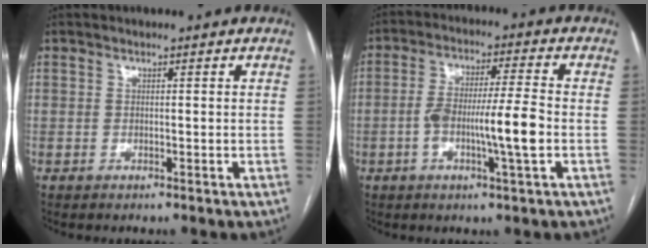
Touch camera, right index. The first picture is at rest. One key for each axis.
{"total": 9.4, "fx": -2.2, "fy": 0.3, "fz": 9.2, "tx": -0.167, "ty": 0.006, "tz": -0.042}